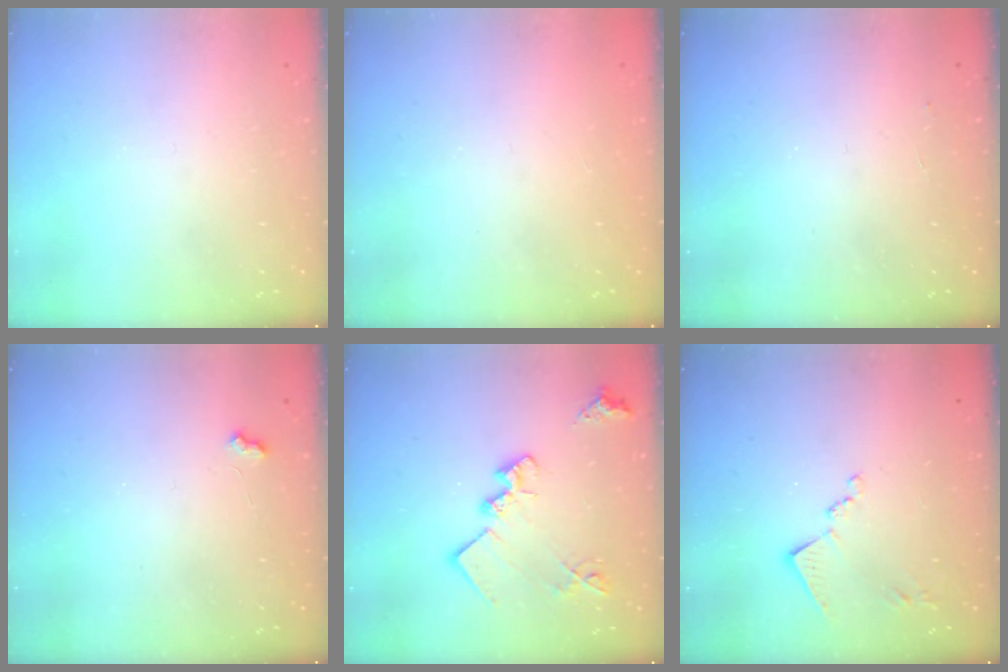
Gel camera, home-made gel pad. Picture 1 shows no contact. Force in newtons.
{"total": 0.9, "press": 0.9, "slide": 0.1}
{"total": 2.1, "press": 2.0, "slide": 0.4}
{"total": 2.3, "press": 2.3, "slide": 0.4}
{"total": 15.9, "press": 15.9, "slide": 0.8}
{"total": 9.1, "press": 9.1, "slide": 0.5}